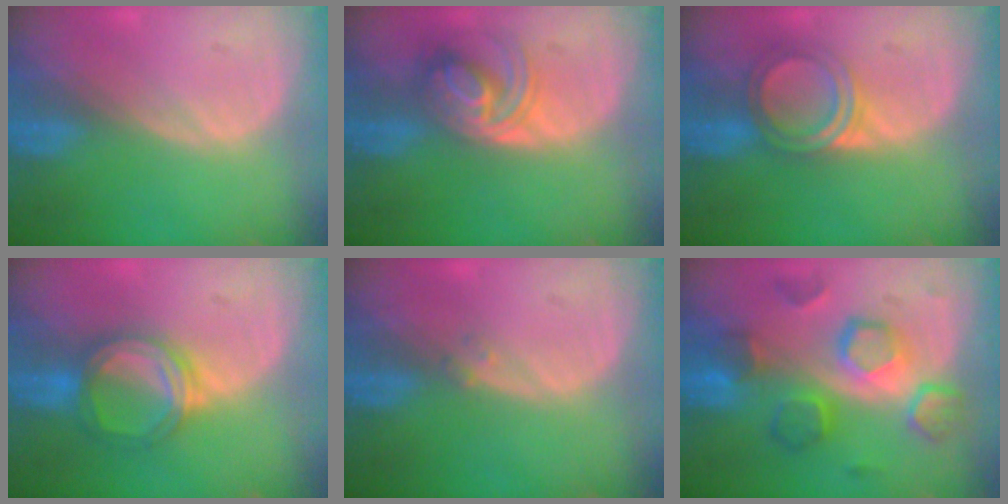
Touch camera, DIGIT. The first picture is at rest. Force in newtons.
{"total": 5.6, "press": 5.6, "slide": 0.3}
{"total": 5.0, "press": 4.8, "slide": 1.4}
{"total": 5.7, "press": 5.4, "slide": 1.5}
{"total": 1.0, "press": 0.9, "slide": 0.4}
{"total": 8.5, "press": 8.5, "slide": 0.2}